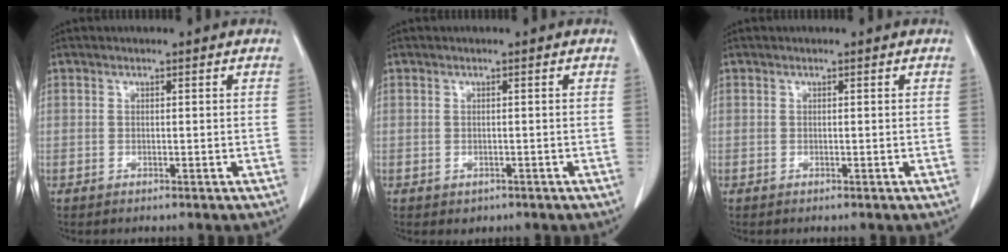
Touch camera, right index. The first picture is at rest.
{"total": 1.1, "force": [-0.5, 0.9, 0.3], "torque": [-0.006, 0.002, -0.001]}
{"total": 0.0}